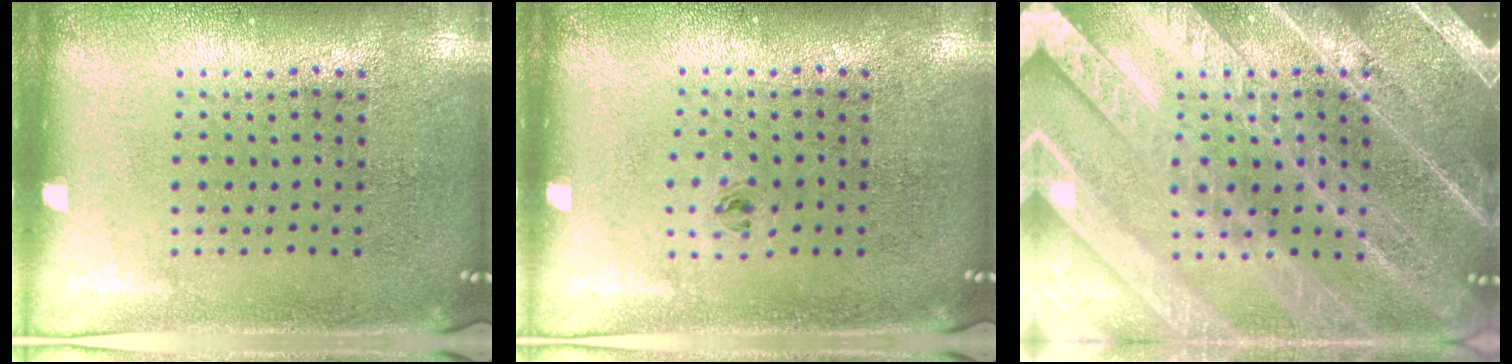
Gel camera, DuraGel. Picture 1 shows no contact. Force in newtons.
{"total": 0.5, "press": 0.3, "slide": 0.4}
{"total": 5.7, "press": 5.7, "slide": 0.8}